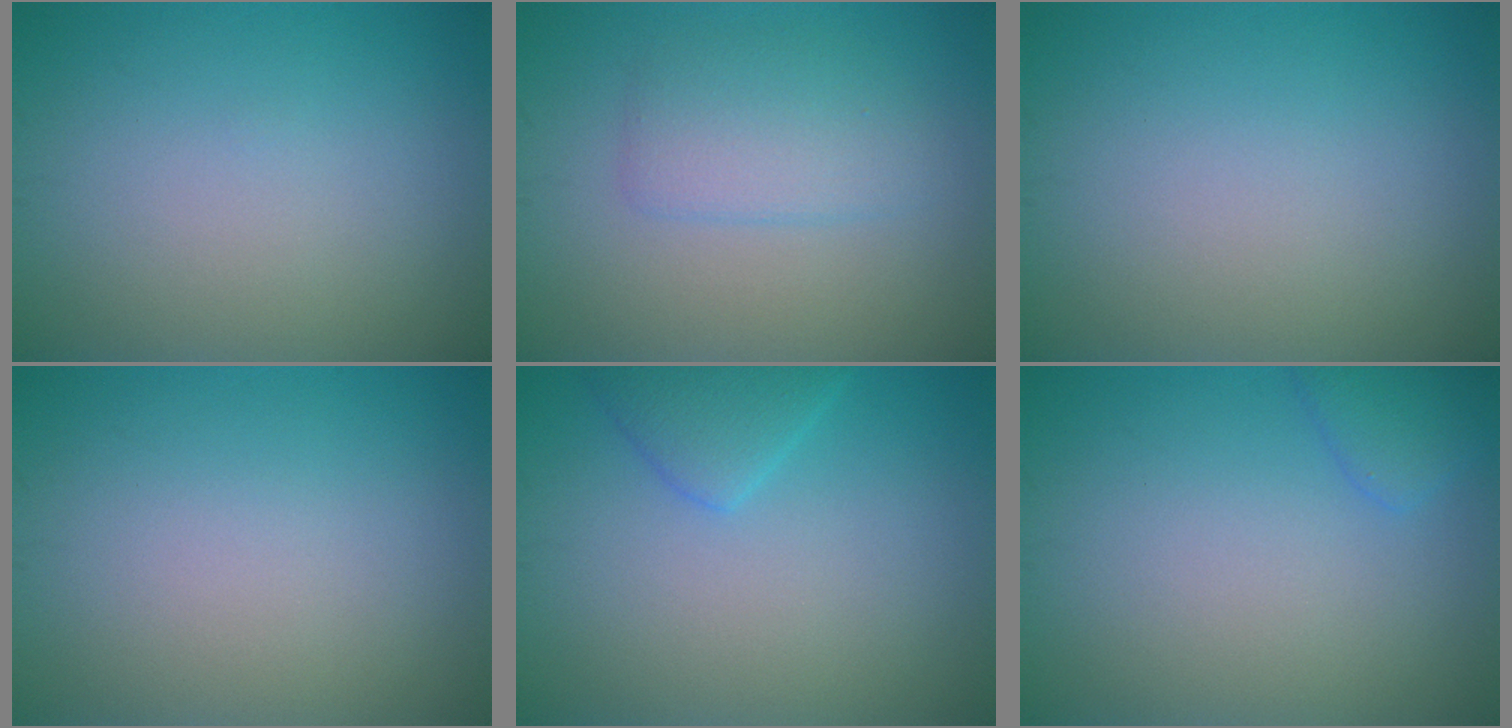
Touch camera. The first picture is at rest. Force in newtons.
{"total": 3.0, "press": 3.0, "slide": 0.1}
{"total": 0.0}
{"total": 0.0}
{"total": 2.3, "press": 2.3, "slide": 0.3}
{"total": 1.9, "press": 1.9, "slide": 0.1}